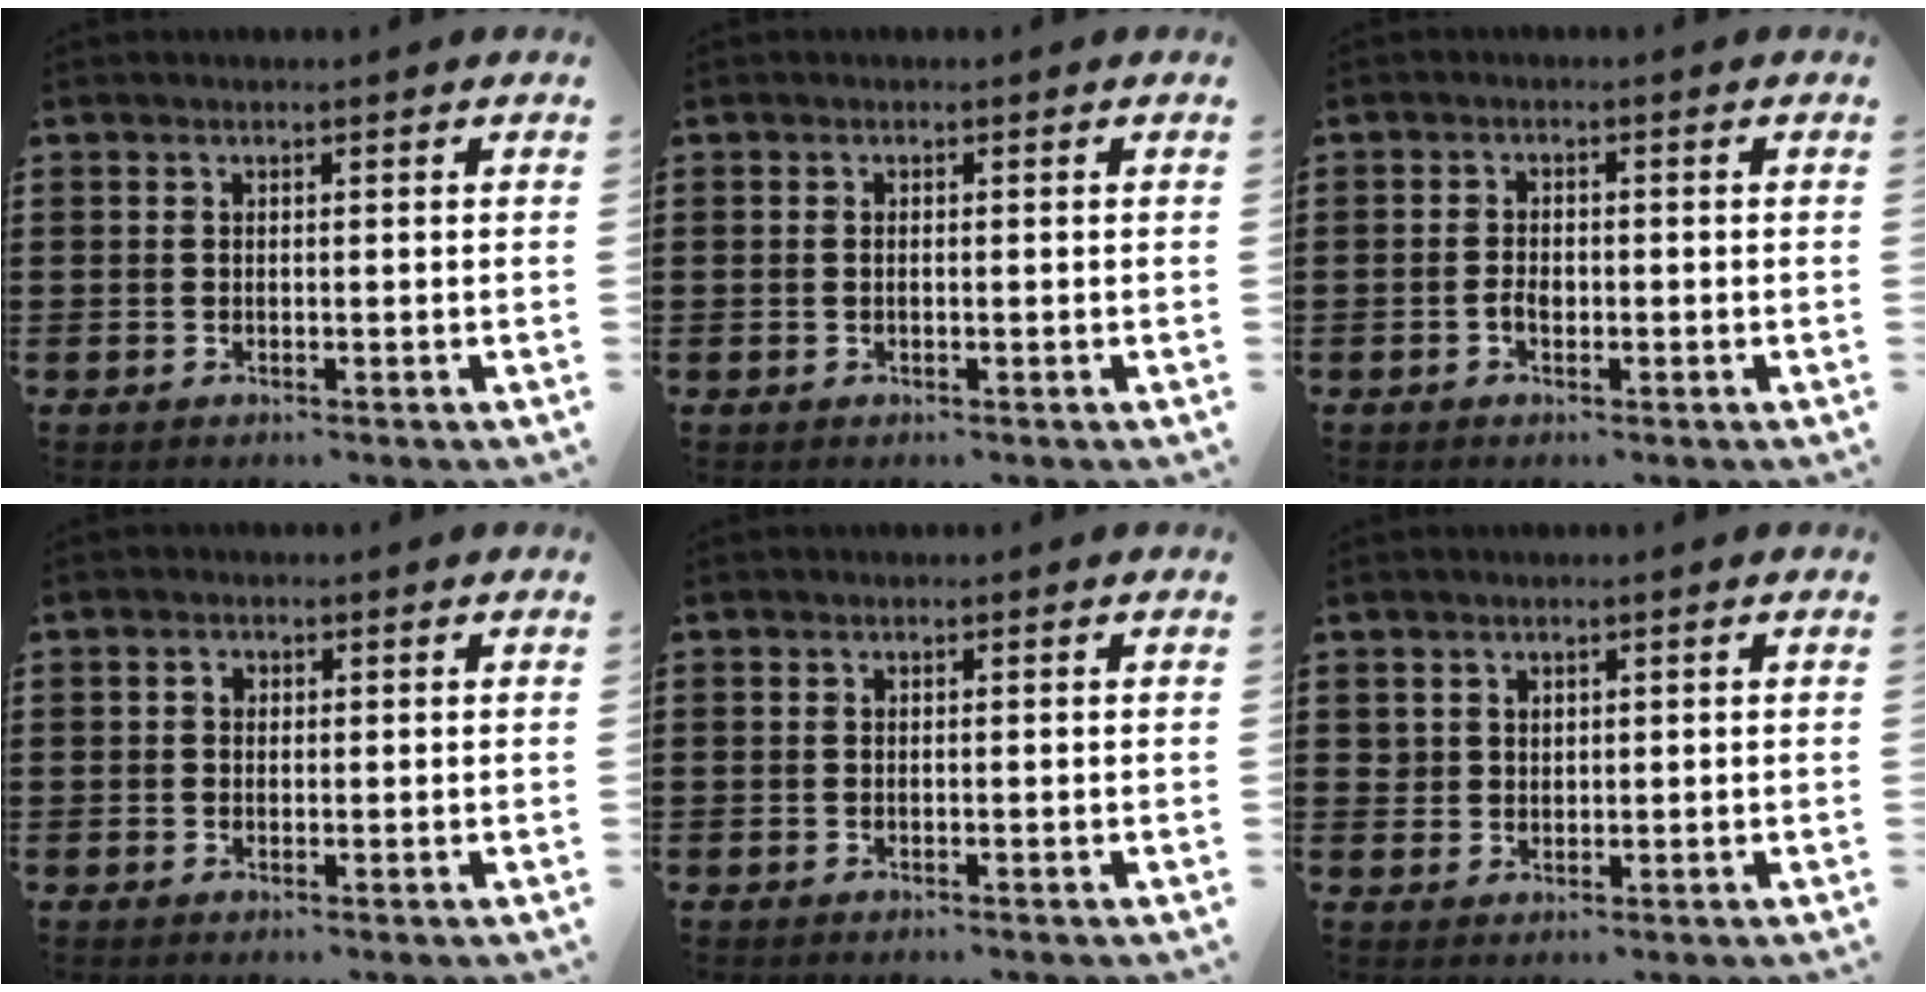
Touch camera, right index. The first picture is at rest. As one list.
[{"total": 0.6, "force": [-0.1, 0.2, 0.6], "torque": [-0.013, -0.001, -0.001]}, {"total": 1.8, "force": [-0.7, 1.0, 1.3], "torque": [-0.033, 0.000, -0.016]}, {"total": 1.0, "force": [0.1, 0.8, 0.6], "torque": [-0.013, 0.006, 0.001]}, {"total": 0.0}, {"total": 1.9, "force": [1.3, 1.4, 0.1], "torque": [-0.007, 0.007, 0.026]}]